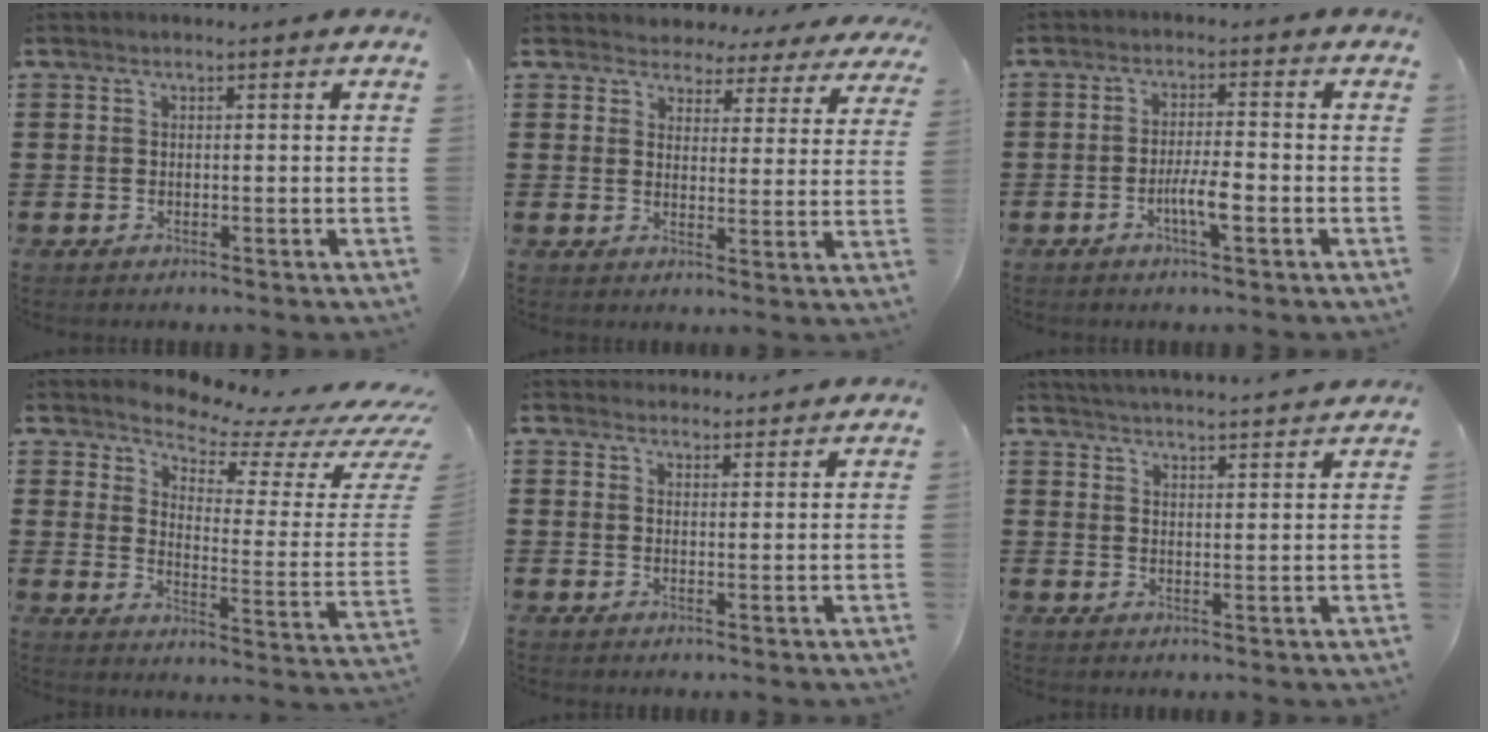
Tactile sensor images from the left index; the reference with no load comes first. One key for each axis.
{"total": 4.0, "fx": 3.8, "fy": 1.4, "fz": 0.2, "tx": -0.027, "ty": -0.017, "tz": 0.064}
{"total": 4.6, "fx": -1.7, "fy": 0.9, "fz": 4.2, "tx": -0.076, "ty": 0.003, "tz": -0.033}
{"total": 4.6, "fx": 4.3, "fy": 0.5, "fz": 1.6, "tx": -0.042, "ty": -0.049, "tz": 0.064}
{"total": 2.4, "fx": 2.4, "fy": 0.2, "fz": -0.3, "tx": -0.001, "ty": -0.005, "tz": 0.047}
{"total": 3.7, "fx": 3.6, "fy": -0.8, "fz": 0.0, "tx": -0.012, "ty": -0.024, "tz": 0.062}